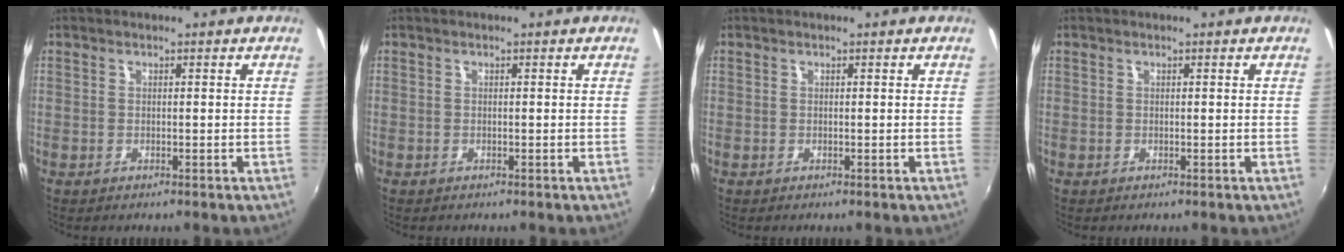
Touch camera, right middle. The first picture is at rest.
{"total": 0.0}
{"total": 0.0}
{"total": 0.0}